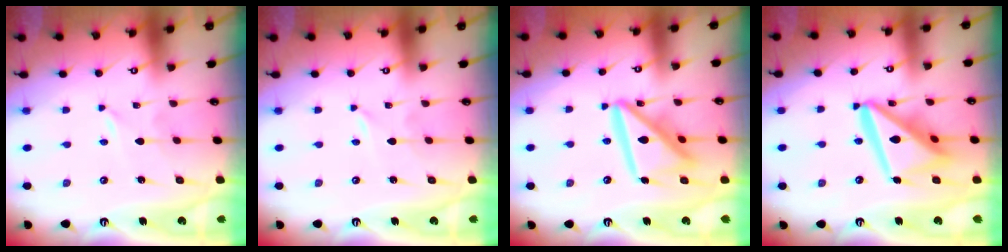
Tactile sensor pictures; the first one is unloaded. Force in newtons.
{"total": 0.0}
{"total": 16.7, "press": 16.6, "slide": 1.8}
{"total": 18.9, "press": 18.8, "slide": 2.0}